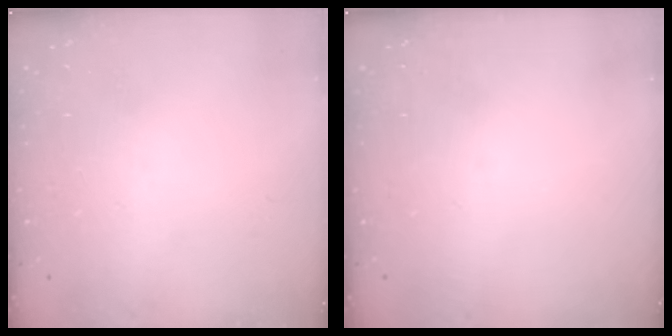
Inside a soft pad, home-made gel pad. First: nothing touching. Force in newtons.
{"total": 0.0}